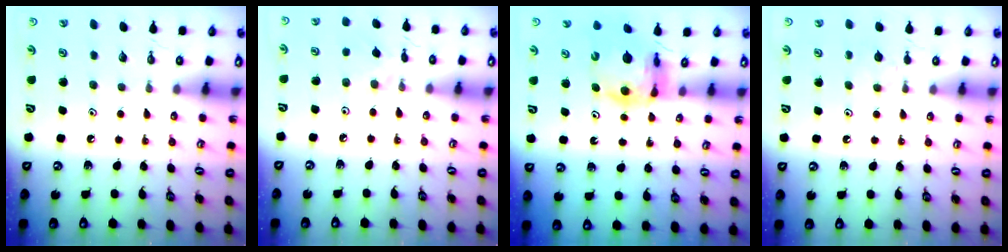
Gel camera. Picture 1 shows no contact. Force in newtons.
{"total": 1.4, "press": 1.4, "slide": 0.4}
{"total": 10.3, "press": 10.2, "slide": 1.2}
{"total": 3.0, "press": 3.0, "slide": 0.7}